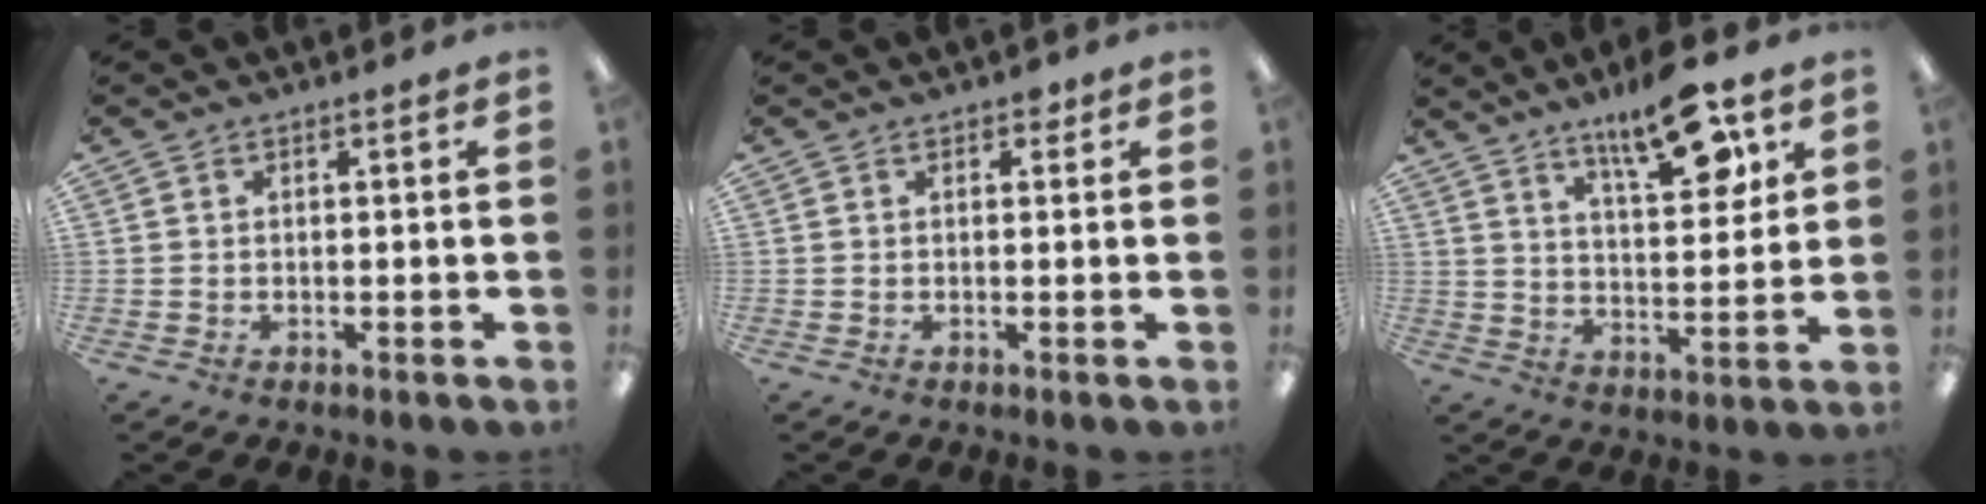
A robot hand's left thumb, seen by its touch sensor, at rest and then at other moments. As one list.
[{"total": 1.5, "force": [0.7, 1.0, 0.9], "torque": [-0.003, -0.003, 0.009]}, {"total": 14.7, "force": [9.8, 5.0, 9.8], "torque": [-0.139, -0.051, 0.157]}]